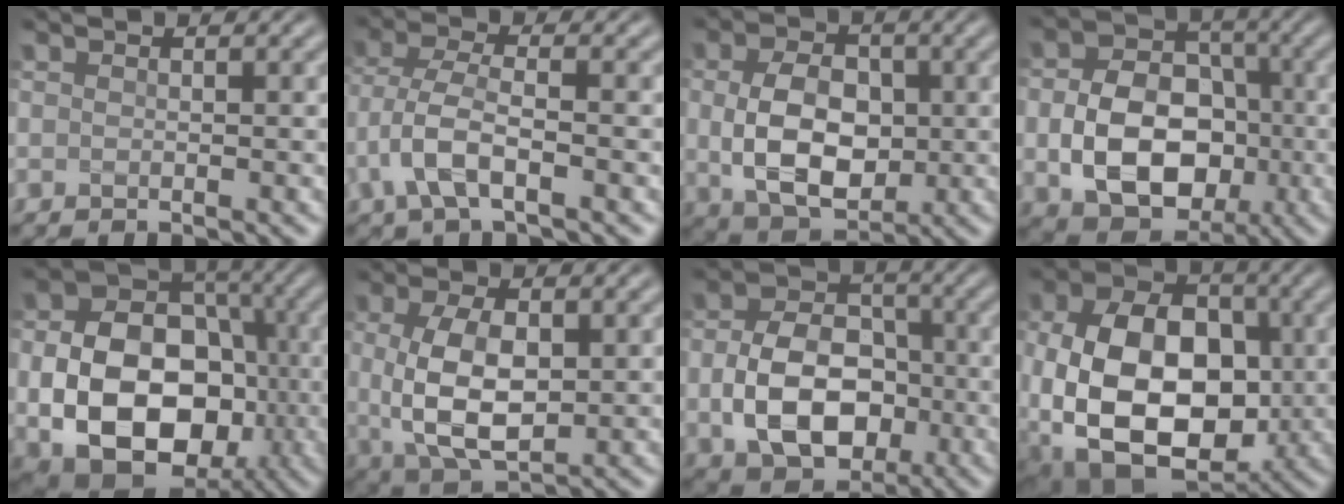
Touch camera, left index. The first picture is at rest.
{"total": 4.5, "force": [-1.6, 1.9, 3.7], "torque": [-0.086, 0.007, -0.039]}
{"total": 7.0, "force": [0.2, 4.8, 5.0], "torque": [-0.100, -0.001, 0.003]}
{"total": 9.0, "force": [-1.8, 6.8, 5.6], "torque": [-0.096, -0.003, -0.029]}
{"total": 13.0, "force": [-2.5, 9.6, 8.4], "torque": [-0.135, -0.017, -0.047]}
{"total": 6.8, "force": [0.6, 3.6, 5.7], "torque": [-0.122, 0.001, 0.012]}
{"total": 8.2, "force": [-1.6, 5.9, 5.5], "torque": [-0.102, -0.002, -0.026]}
{"total": 15.4, "force": [-1.2, 10.9, 10.9], "torque": [-0.187, -0.011, -0.013]}